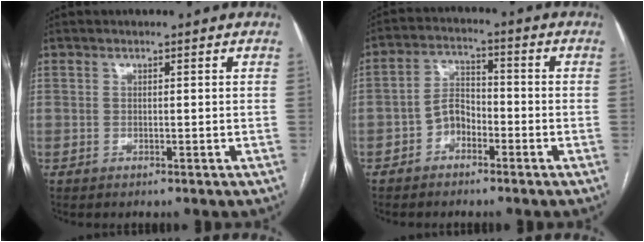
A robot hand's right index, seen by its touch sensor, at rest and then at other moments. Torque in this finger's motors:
{"motor_torque": [0.10, -0.10, 0.07, 0.02]}